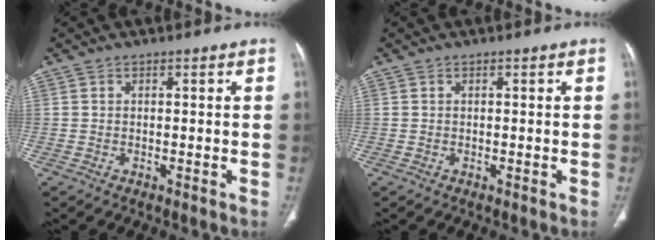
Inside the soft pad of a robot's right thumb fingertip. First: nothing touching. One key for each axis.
{"total": 0.0}